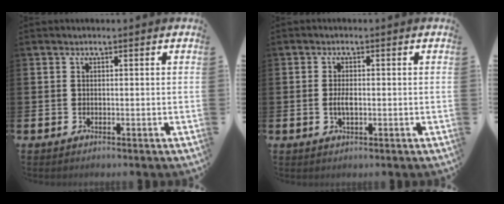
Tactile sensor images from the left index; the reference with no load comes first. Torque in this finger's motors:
{"motor_torque": [0.61, 0.28, 0.06, 0.11]}